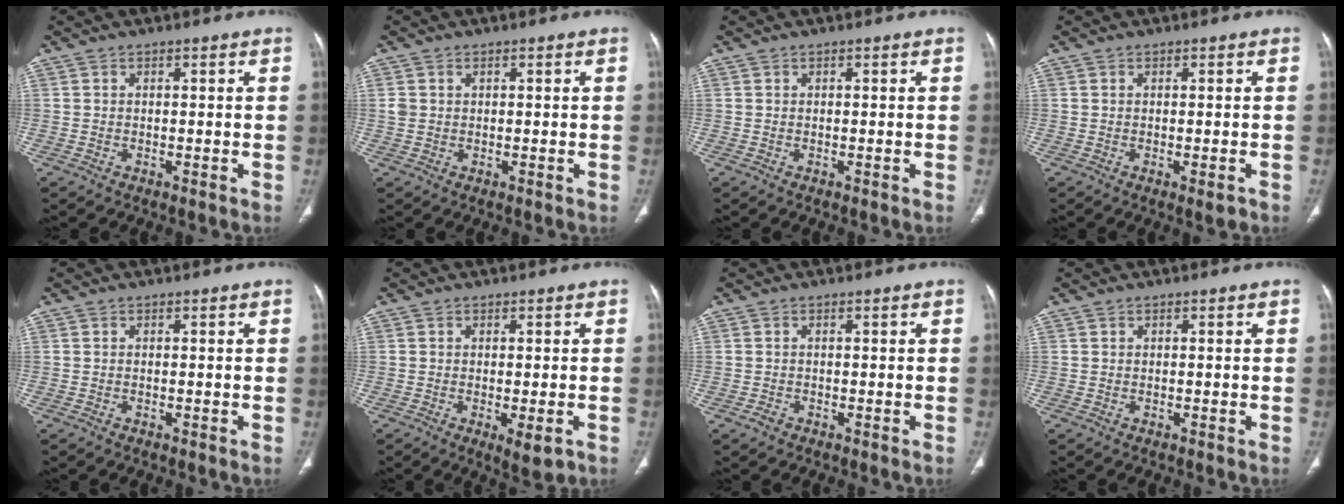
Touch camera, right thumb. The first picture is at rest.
{"total": 1.8, "force": [0.4, 1.5, 1.0], "torque": [-0.020, 0.002, 0.013]}
{"total": 0.0}
{"total": 1.8, "force": [-0.7, 0.4, 1.6], "torque": [-0.021, -0.006, -0.004]}
{"total": 0.0}
{"total": 4.0, "force": [-1.4, 1.2, 3.6], "torque": [-0.056, -0.013, -0.014]}
{"total": 1.0, "force": [-0.6, 0.7, 0.4], "torque": [-0.008, 0.001, -0.011]}
{"total": 0.0}